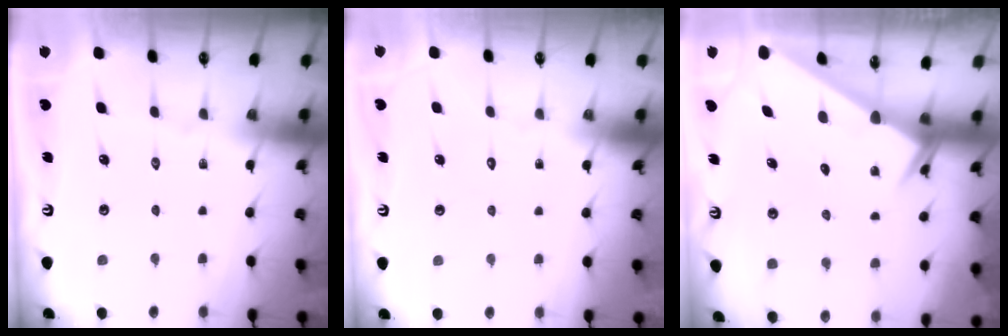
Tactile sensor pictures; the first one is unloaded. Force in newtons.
{"total": 1.6, "press": 1.6, "slide": 0.1}
{"total": 2.5, "press": 2.5, "slide": 0.1}